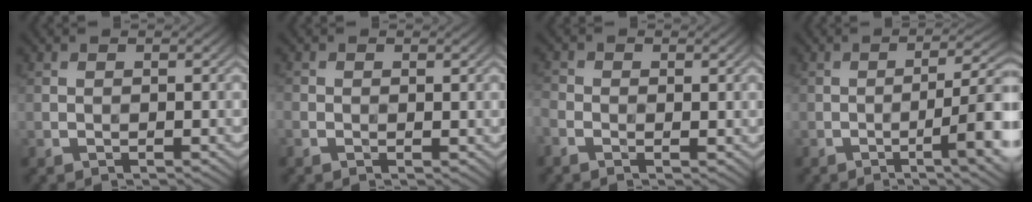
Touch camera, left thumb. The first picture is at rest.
{"total": 1.0, "force": [-0.1, 0.8, 0.6], "torque": [-0.011, -0.004, -0.004]}
{"total": 2.1, "force": [-0.8, 1.5, 1.3], "torque": [-0.037, -0.005, -0.023]}
{"total": 7.7, "force": [-1.5, 1.6, 7.4], "torque": [-0.113, 0.008, -0.023]}